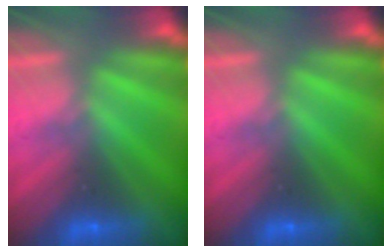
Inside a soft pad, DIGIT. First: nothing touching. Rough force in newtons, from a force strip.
{"total": 0.0}